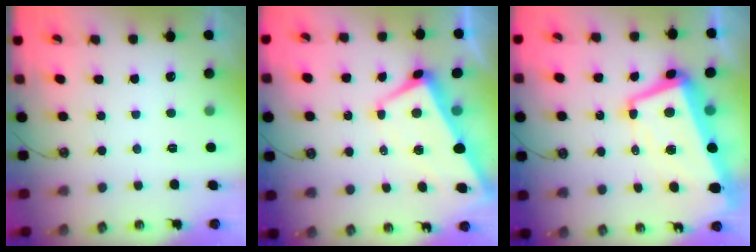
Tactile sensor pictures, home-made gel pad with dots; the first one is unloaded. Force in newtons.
{"total": 1.0, "press": 0.2, "slide": 1.0}
{"total": 10.8, "press": 10.6, "slide": 2.4}